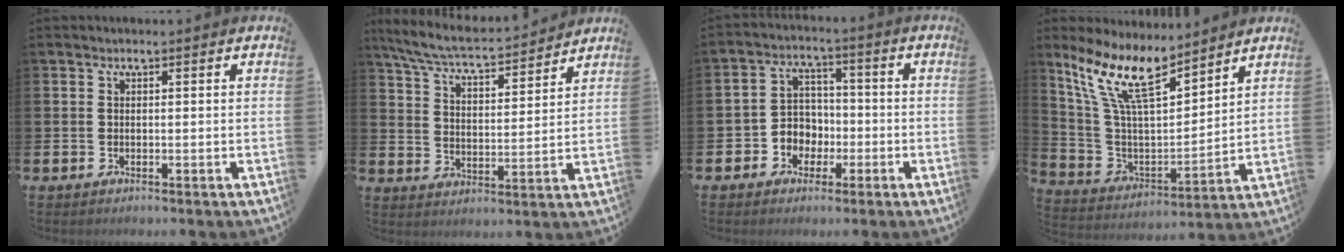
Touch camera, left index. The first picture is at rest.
{"total": 6.7, "force": [6.2, 0.8, 2.3], "torque": [-0.074, -0.043, 0.107]}
{"total": 4.5, "force": [-1.2, 4.1, 1.0], "torque": [-0.043, 0.006, -0.030]}
{"total": 12.1, "force": [9.4, 3.7, 6.8], "torque": [-0.172, -0.040, 0.170]}